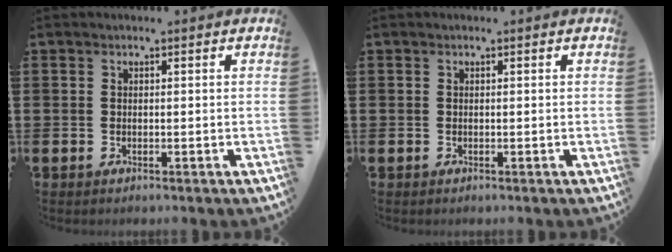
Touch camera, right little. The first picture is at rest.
{"total": 0.0}